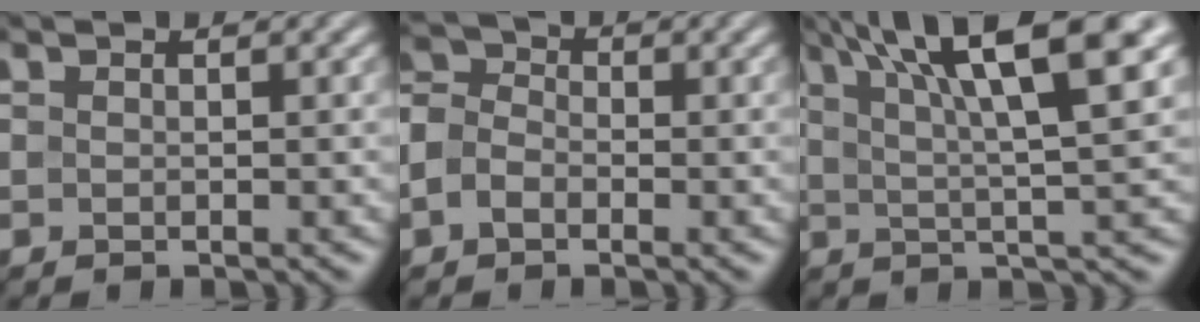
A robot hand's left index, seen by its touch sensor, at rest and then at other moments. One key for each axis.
{"total": 3.6, "fx": -1.0, "fy": 2.8, "fz": 2.0, "tx": -0.041, "ty": 0.012, "tz": -0.034}
{"total": 11.5, "fx": 6.0, "fy": 2.3, "fz": 9.5, "tx": -0.129, "ty": 0.024, "tz": 0.090}